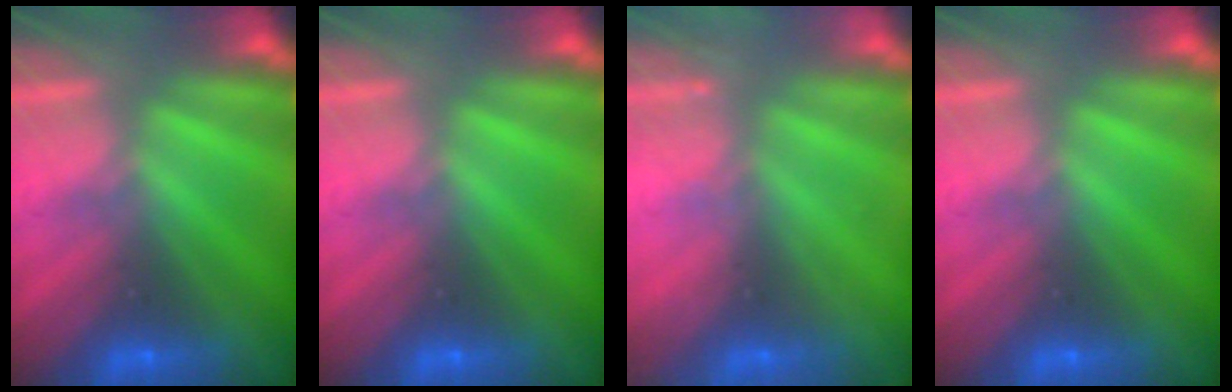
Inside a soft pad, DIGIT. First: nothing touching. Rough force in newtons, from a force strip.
{"total": 0.0}
{"total": 2.2}
{"total": 0.0}